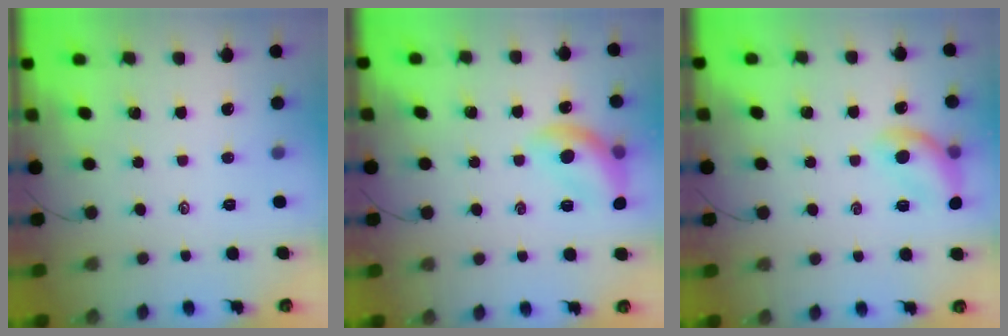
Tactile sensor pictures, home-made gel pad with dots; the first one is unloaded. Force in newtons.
{"total": 12.9, "press": 12.8, "slide": 1.7}
{"total": 12.4, "press": 12.4, "slide": 0.8}